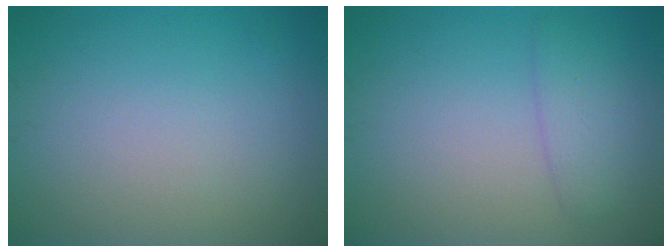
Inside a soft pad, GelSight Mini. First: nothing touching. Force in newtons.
{"total": 2.7, "press": 2.7, "slide": 0.2}